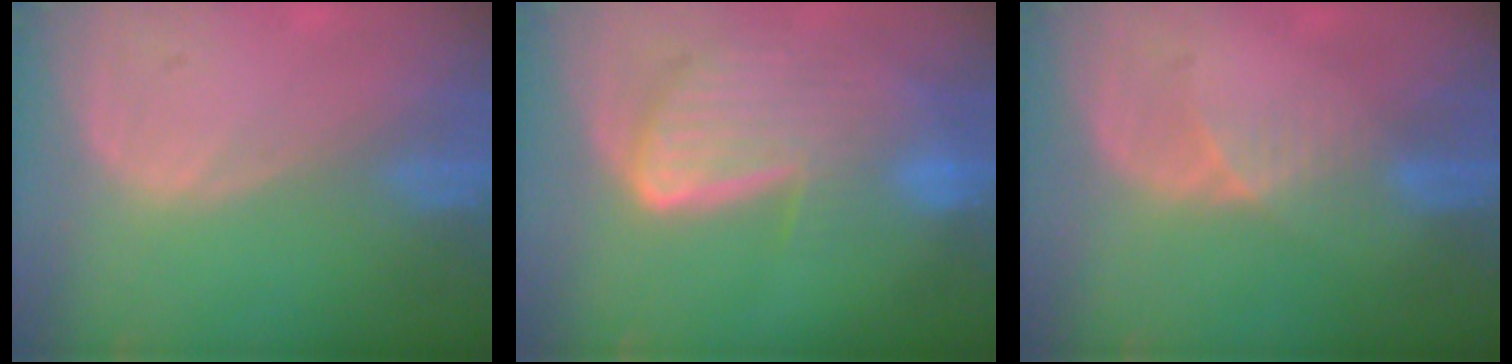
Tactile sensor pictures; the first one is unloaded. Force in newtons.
{"total": 9.2, "press": 8.1, "slide": 4.5}
{"total": 3.0, "press": 2.6, "slide": 1.5}